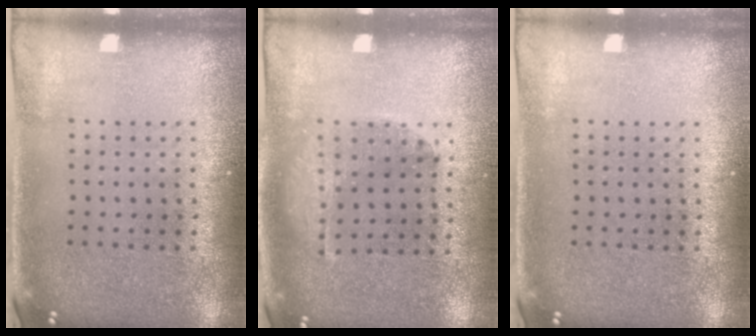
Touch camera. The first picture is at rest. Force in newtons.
{"total": 1.0, "press": 1.0, "slide": 0.1}
{"total": 0.0}